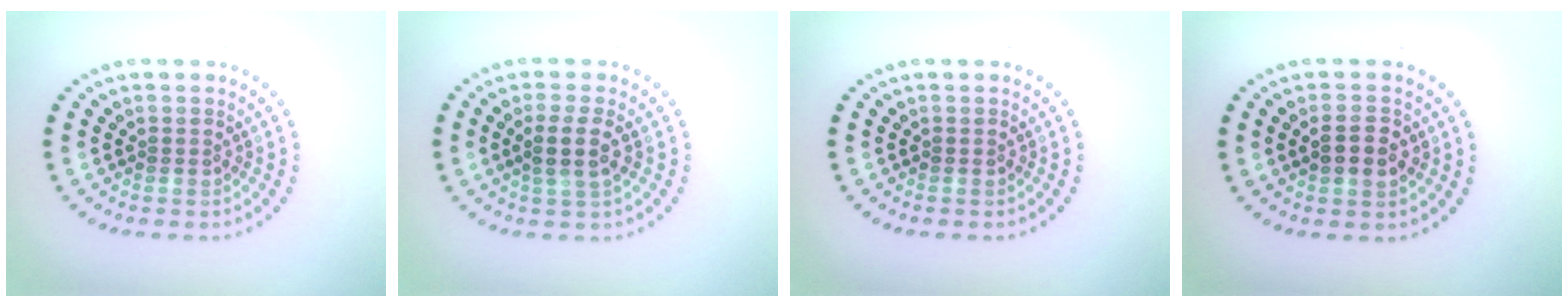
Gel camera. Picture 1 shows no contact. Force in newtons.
{"total": 2.5, "press": 2.1, "slide": 1.3}
{"total": 0.0}
{"total": 2.7, "press": 2.7, "slide": 0.2}